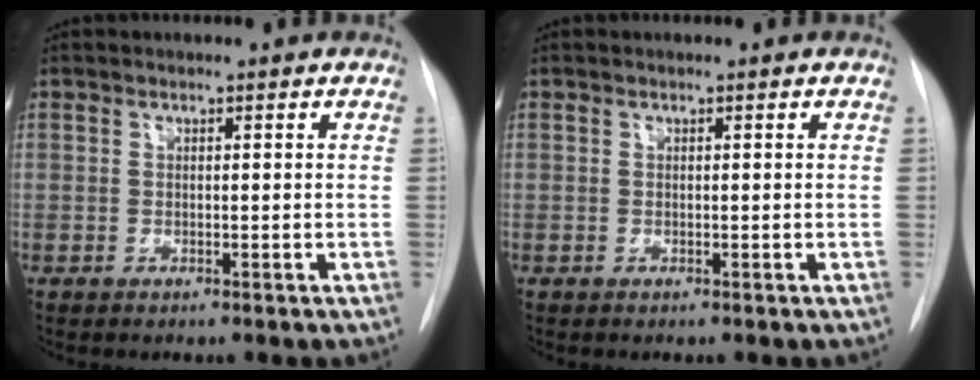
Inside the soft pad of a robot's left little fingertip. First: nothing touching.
{"total": 0.0}